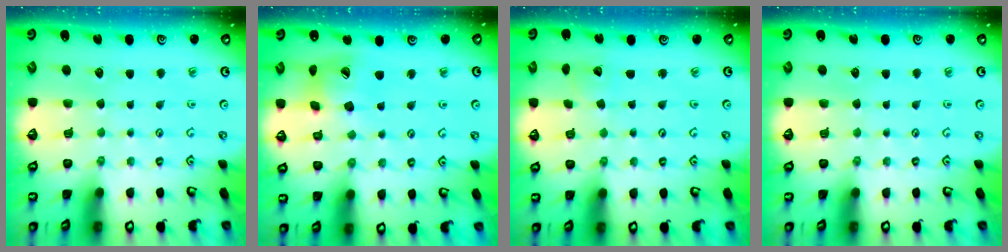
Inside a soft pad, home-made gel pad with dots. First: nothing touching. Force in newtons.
{"total": 14.3, "press": 14.2, "slide": 2.1}
{"total": 2.3, "press": 2.3, "slide": 0.1}
{"total": 0.0}